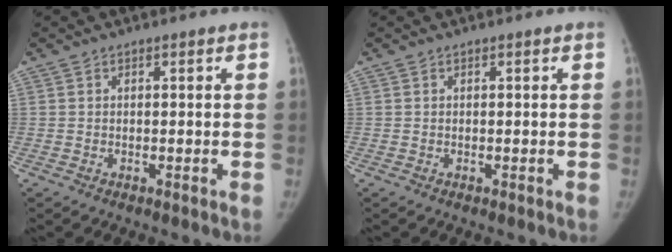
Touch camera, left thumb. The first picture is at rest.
{"total": 0.0}